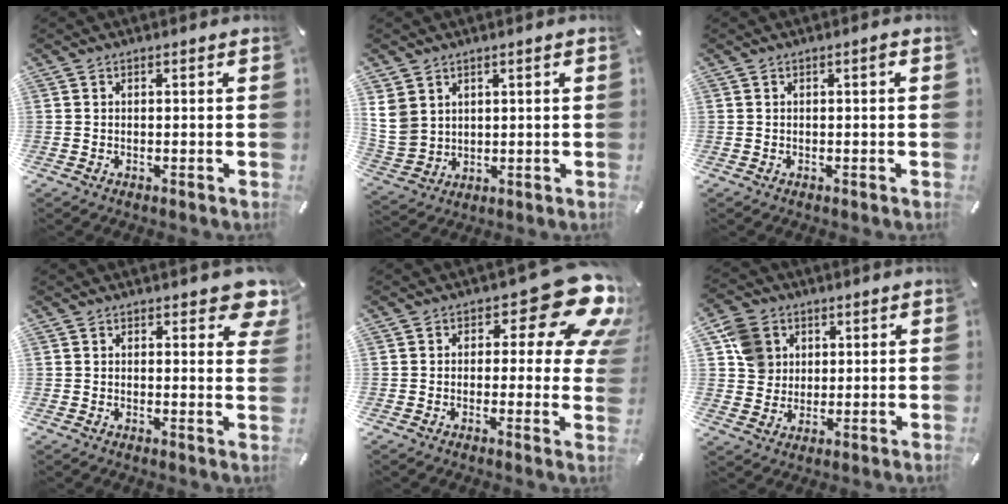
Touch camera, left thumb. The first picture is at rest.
{"total": 7.2, "force": [2.9, 6.2, 2.3], "torque": [-0.084, -0.010, 0.056]}
{"total": 0.9, "force": [0.1, 0.2, 0.9], "torque": [-0.017, 0.003, 0.000]}
{"total": 5.0, "force": [3.4, 2.5, 2.7], "torque": [-0.022, -0.016, 0.055]}
{"total": 16.6, "force": [7.7, 7.3, 12.8], "torque": [-0.159, -0.052, 0.126]}
{"total": 8.5, "force": [2.7, 7.7, 2.5], "torque": [-0.053, 0.003, 0.055]}